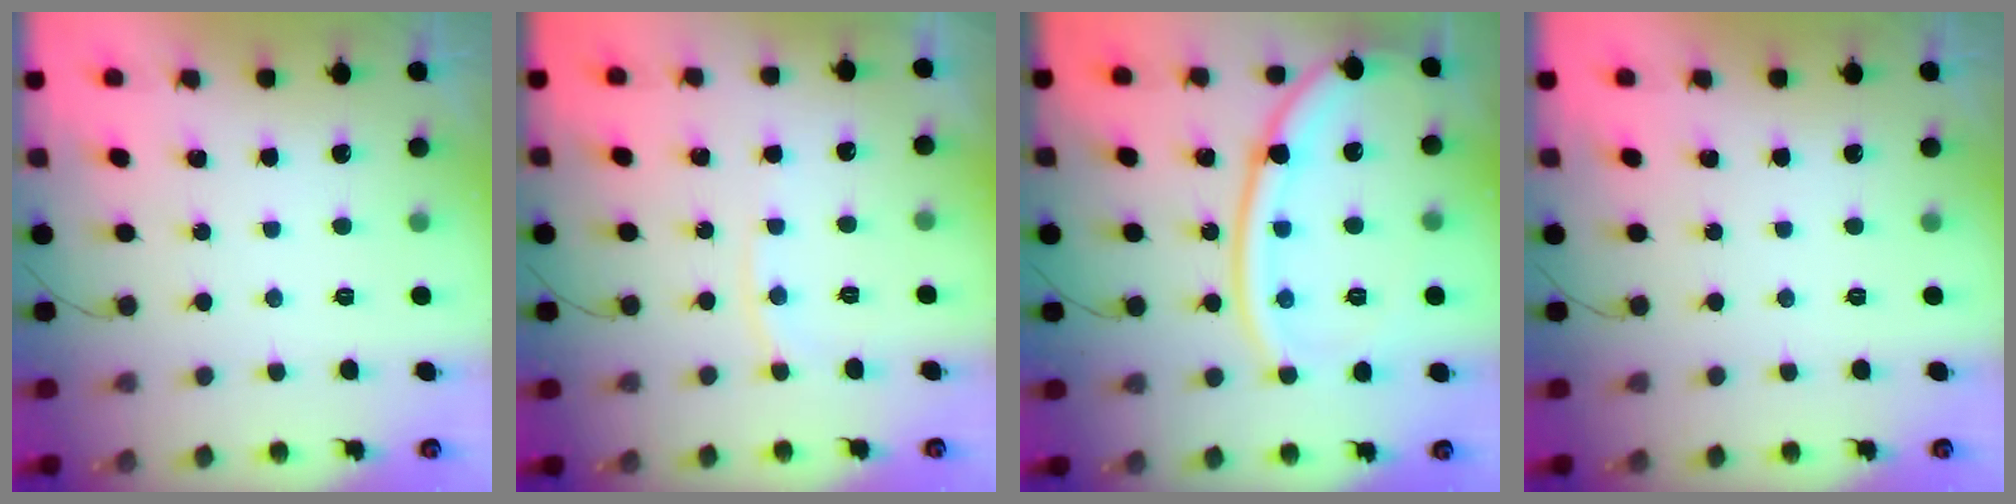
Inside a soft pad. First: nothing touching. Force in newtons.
{"total": 4.6, "press": 4.6, "slide": 0.4}
{"total": 17.2, "press": 17.1, "slide": 1.8}
{"total": 0.0}